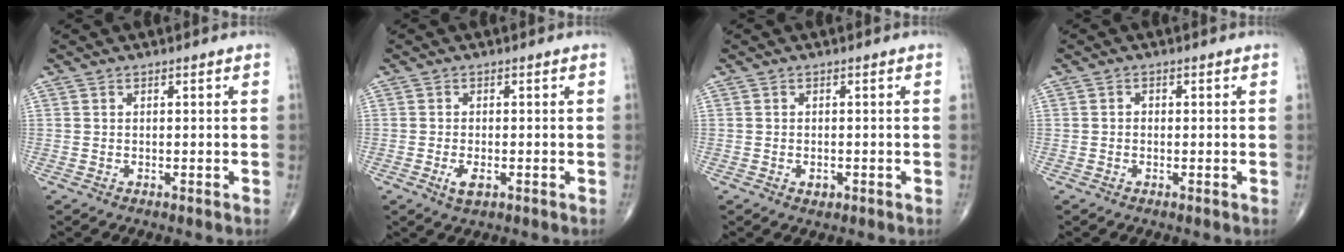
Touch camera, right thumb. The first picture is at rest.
{"total": 2.7, "force": [-0.9, 1.1, 2.2], "torque": [-0.043, -0.004, -0.015]}
{"total": 1.4, "force": [-0.5, 0.9, 0.9], "torque": [-0.011, 0.000, -0.005]}
{"total": 0.8, "force": [-0.1, 0.7, 0.5], "torque": [-0.004, 0.003, -0.005]}